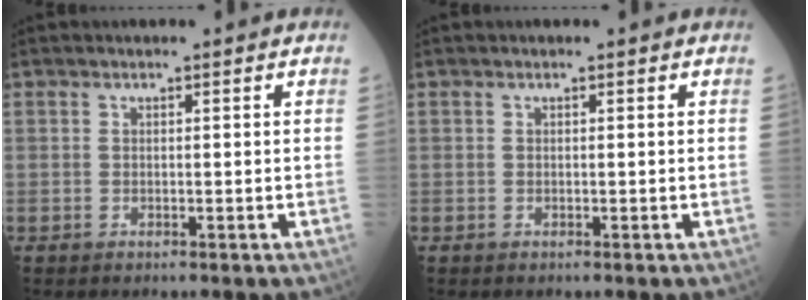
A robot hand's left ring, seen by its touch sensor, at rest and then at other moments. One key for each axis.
{"total": 0.0}